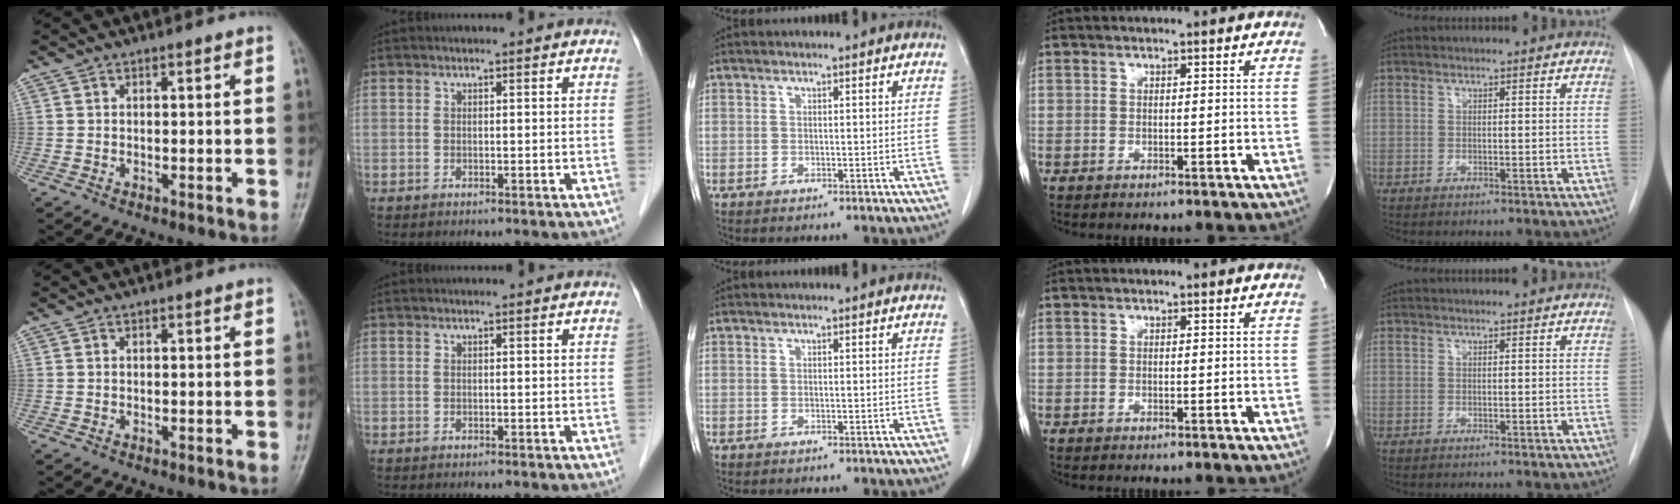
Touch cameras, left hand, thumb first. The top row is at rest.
{}